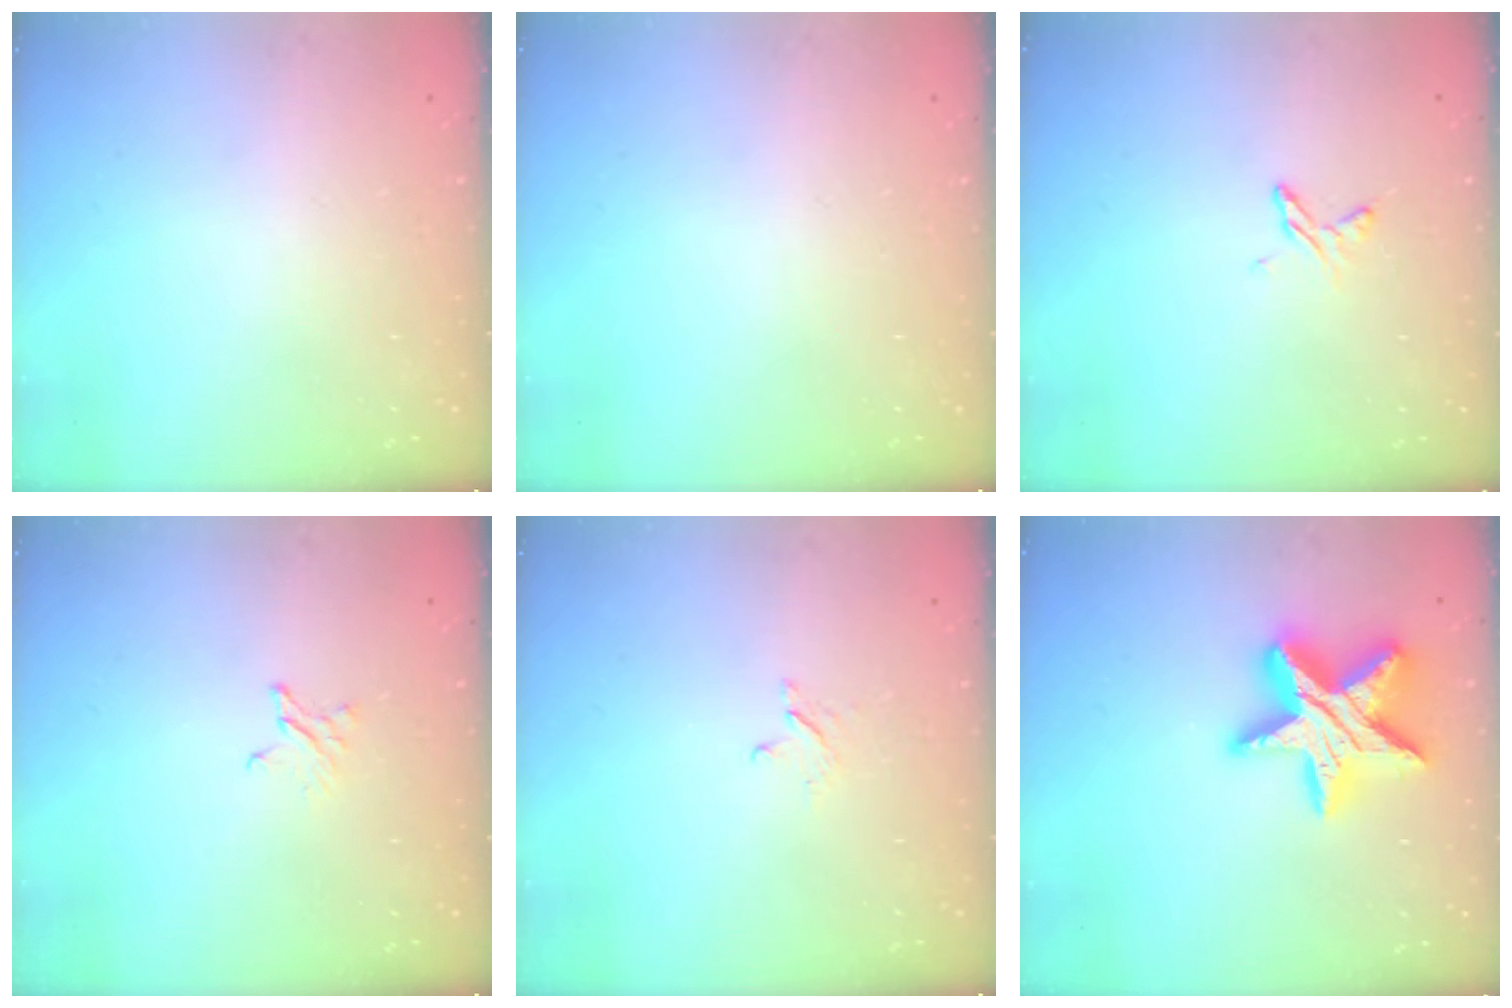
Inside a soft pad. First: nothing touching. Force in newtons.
{"total": 0.0}
{"total": 4.0, "press": 4.0, "slide": 0.5}
{"total": 1.9, "press": 1.9, "slide": 0.3}
{"total": 2.6, "press": 2.6, "slide": 0.3}
{"total": 19.4, "press": 19.4, "slide": 1.6}